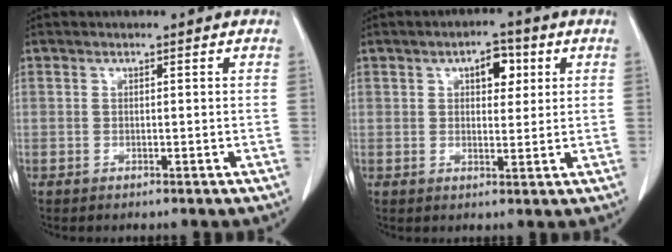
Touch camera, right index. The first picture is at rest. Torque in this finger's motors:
{"motor_torque": [0.42, 0.40, 0.08, 0.03]}